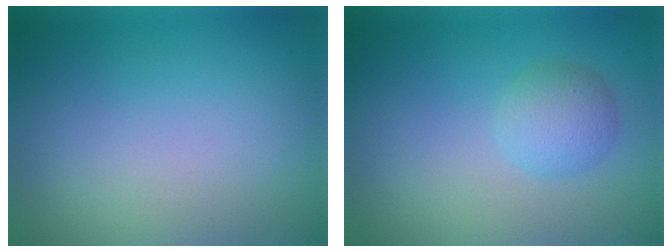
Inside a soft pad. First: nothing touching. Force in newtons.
{"total": 2.5, "press": 2.5, "slide": 0.1}